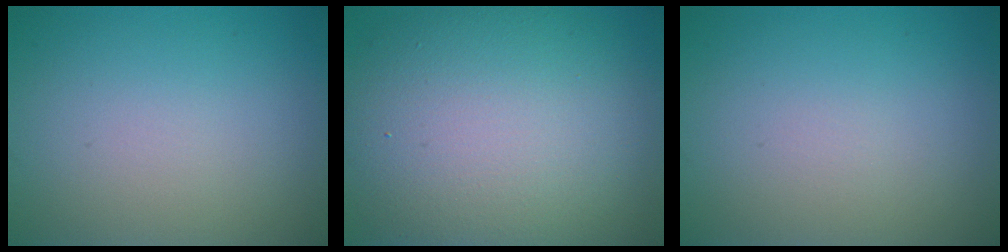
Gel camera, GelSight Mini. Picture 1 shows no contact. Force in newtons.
{"total": 13.3, "press": 13.2, "slide": 1.3}
{"total": 0.0}